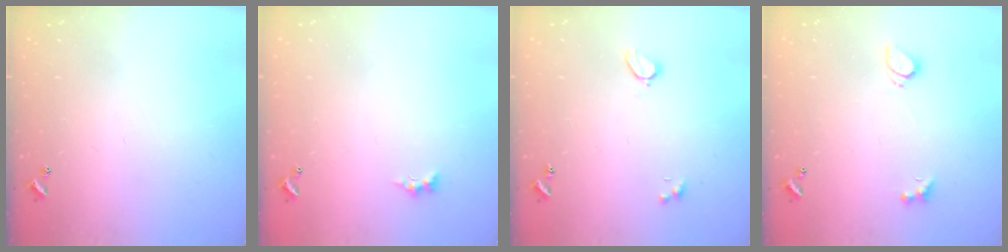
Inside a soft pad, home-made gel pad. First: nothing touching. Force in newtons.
{"total": 0.0}
{"total": 3.1, "press": 3.0, "slide": 0.8}
{"total": 2.3, "press": 2.3, "slide": 0.6}